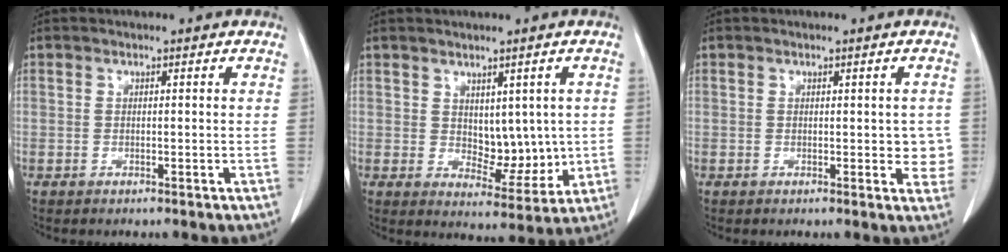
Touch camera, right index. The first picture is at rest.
{"total": 6.5, "force": [0.7, 3.7, 5.3], "torque": [-0.068, -0.005, 0.031]}
{"total": 3.3, "force": [0.2, 1.8, 2.7], "torque": [-0.016, 0.000, 0.002]}